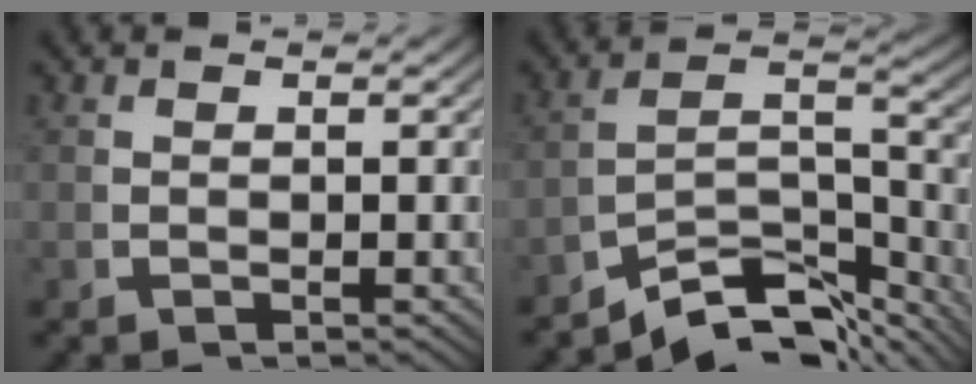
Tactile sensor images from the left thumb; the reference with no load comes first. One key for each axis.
{"total": 9.5, "fx": -5.6, "fy": 4.7, "fz": 6.1, "tx": -0.109, "ty": -0.035, "tz": -0.075}